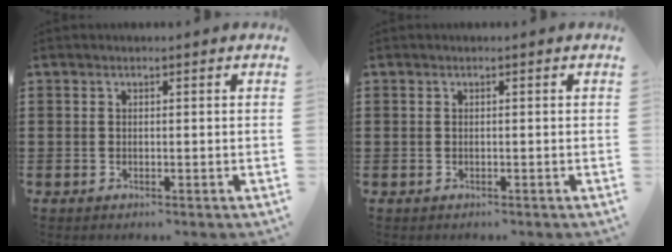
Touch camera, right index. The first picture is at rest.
{"total": 0.6, "force": [0.0, 0.6, 0.0], "torque": [-0.001, 0.005, -0.002]}